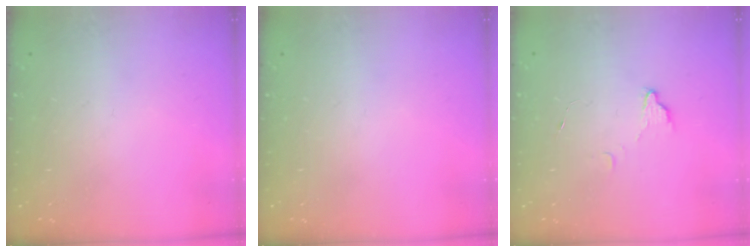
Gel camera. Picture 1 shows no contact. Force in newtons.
{"total": 0.0}
{"total": 2.2, "press": 2.2, "slide": 0.2}